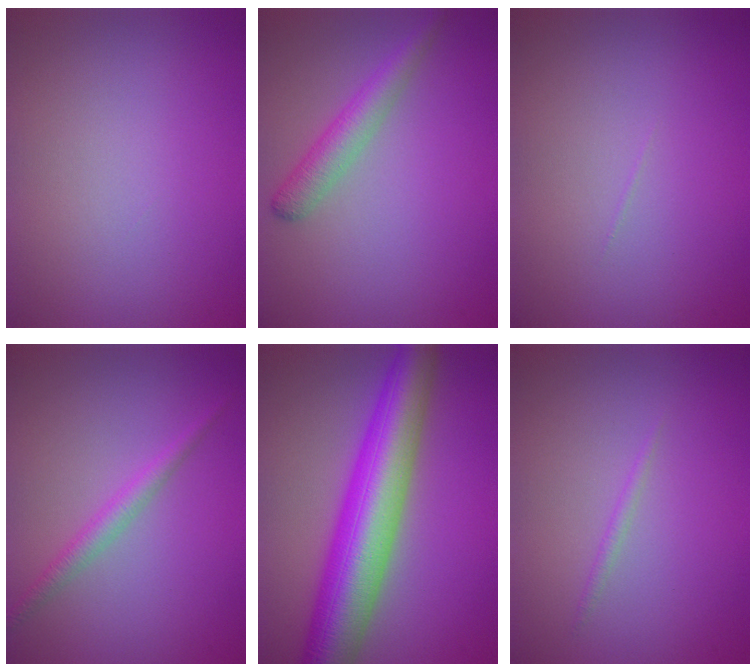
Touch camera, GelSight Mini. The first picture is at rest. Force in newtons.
{"total": 2.8, "press": 2.8, "slide": 0.1}
{"total": 0.0}
{"total": 1.8, "press": 1.8, "slide": 0.0}
{"total": 10.2, "press": 10.2, "slide": 0.3}
{"total": 0.6, "press": 0.6, "slide": 0.1}